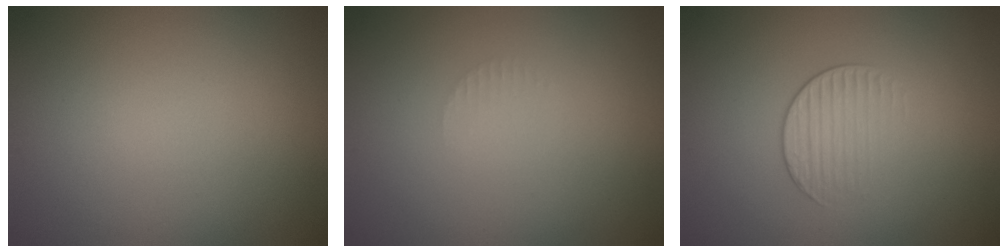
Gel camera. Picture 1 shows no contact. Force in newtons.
{"total": 0.7, "press": 0.6, "slide": 0.1}
{"total": 1.7, "press": 1.0, "slide": 1.4}